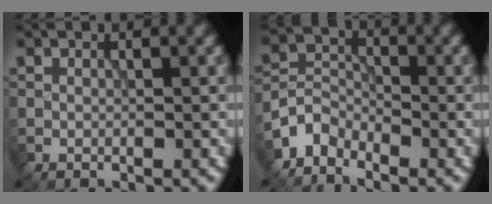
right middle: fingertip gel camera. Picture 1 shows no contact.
{"total": 3.1, "force": [-2.7, 1.5, 0.6], "torque": [-0.012, 0.004, -0.068]}